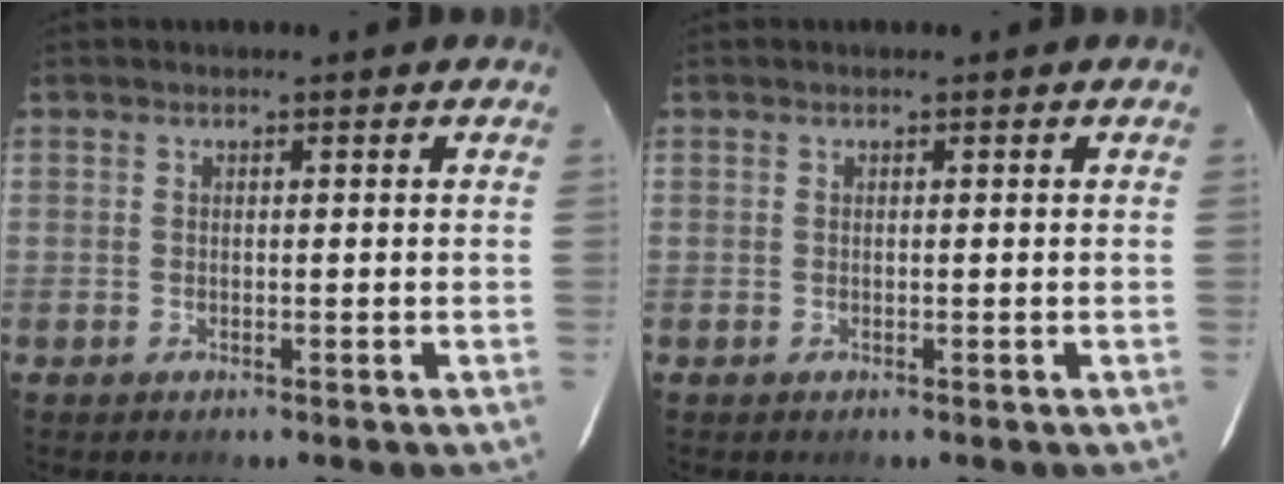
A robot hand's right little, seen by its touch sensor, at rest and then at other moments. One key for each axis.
{"total": 0.0}